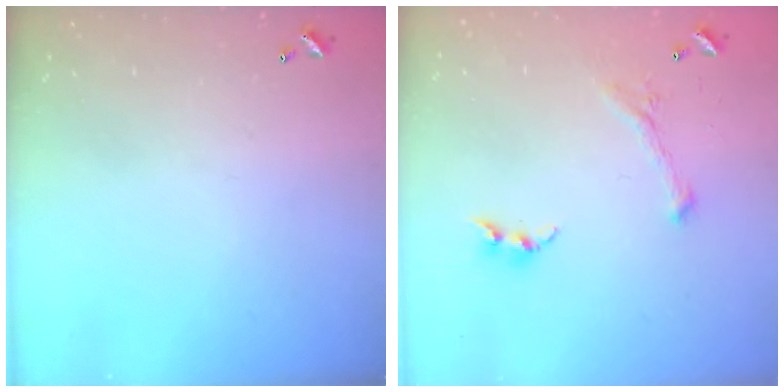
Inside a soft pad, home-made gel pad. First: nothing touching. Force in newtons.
{"total": 2.8, "press": 2.6, "slide": 0.9}